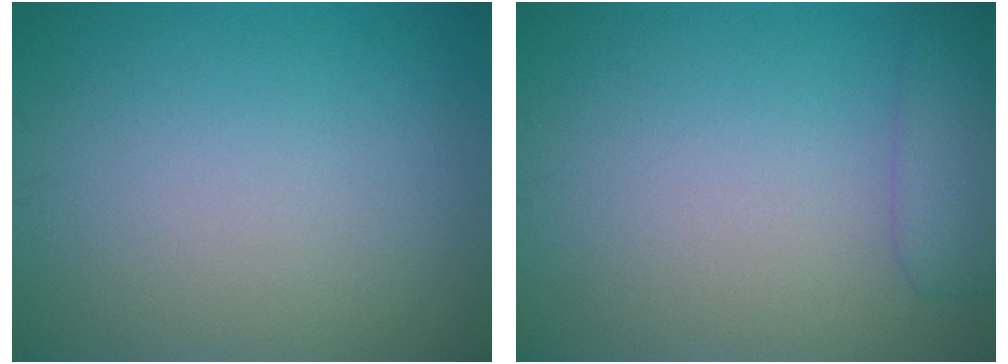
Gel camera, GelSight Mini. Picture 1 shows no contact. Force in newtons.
{"total": 2.8, "press": 2.8, "slide": 0.1}